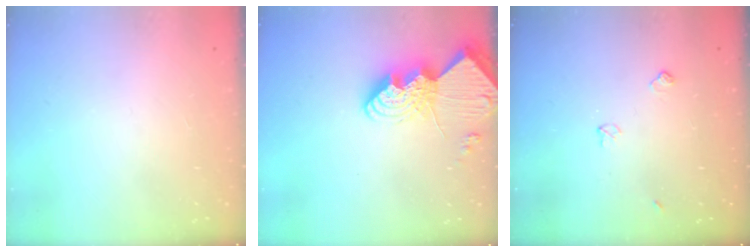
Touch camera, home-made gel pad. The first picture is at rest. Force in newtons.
{"total": 18.8, "press": 18.7, "slide": 1.7}
{"total": 4.6, "press": 4.6, "slide": 0.7}